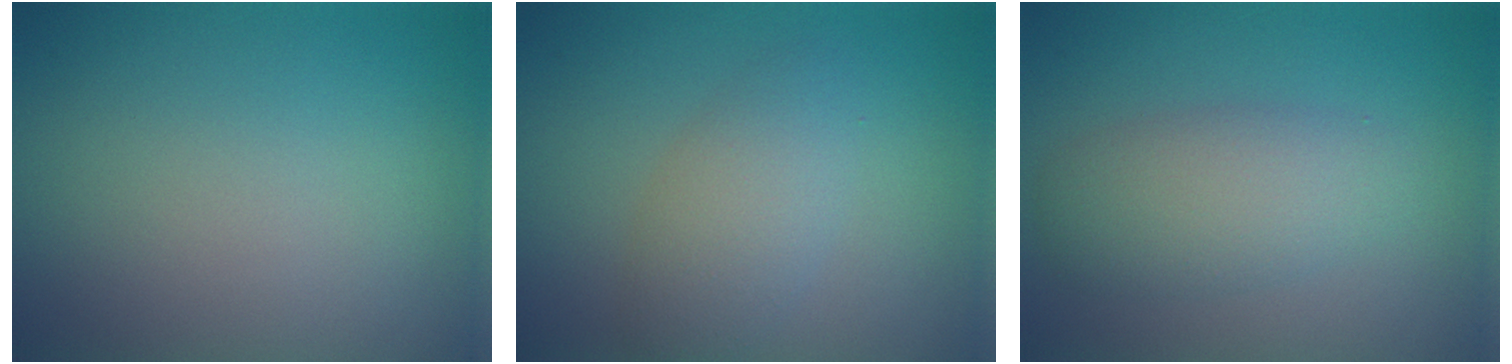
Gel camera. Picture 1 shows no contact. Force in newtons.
{"total": 3.3, "press": 3.3, "slide": 0.1}
{"total": 3.9, "press": 3.9, "slide": 0.3}